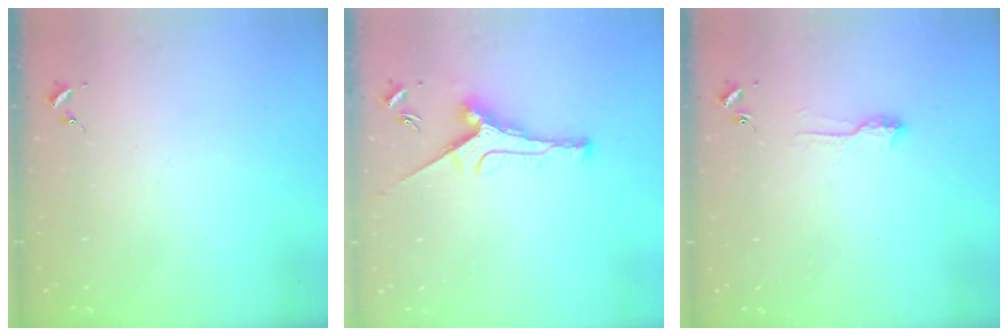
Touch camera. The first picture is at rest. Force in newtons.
{"total": 9.9, "press": 9.9, "slide": 0.5}
{"total": 6.6, "press": 6.5, "slide": 0.8}